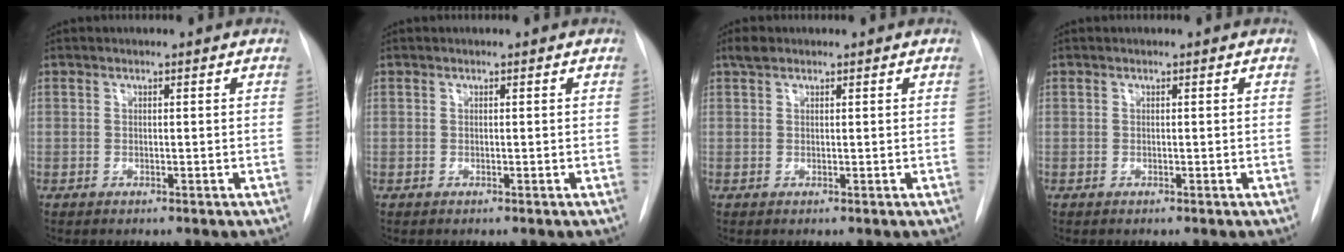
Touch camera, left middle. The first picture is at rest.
{"total": 0.0}
{"total": 1.6, "force": [1.2, 0.8, 0.7], "torque": [-0.015, 0.010, 0.021]}
{"total": 0.0}